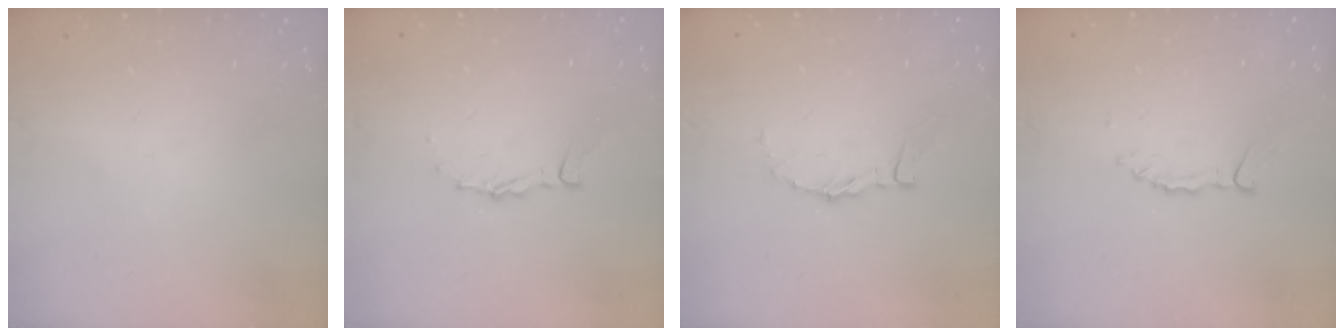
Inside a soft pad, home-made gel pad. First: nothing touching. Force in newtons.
{"total": 3.4, "press": 3.4, "slide": 0.2}
{"total": 3.3, "press": 3.3, "slide": 0.4}
{"total": 1.3, "press": 1.3, "slide": 0.1}